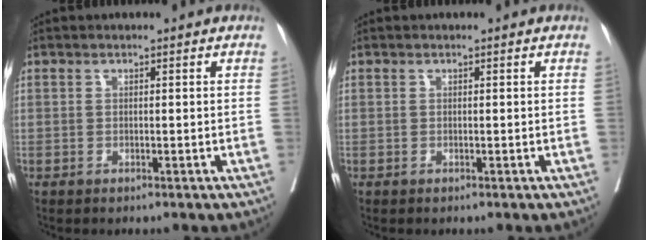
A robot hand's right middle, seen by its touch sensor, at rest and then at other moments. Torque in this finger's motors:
{"motor_torque": [0.00, 0.00, 0.00, 0.00]}